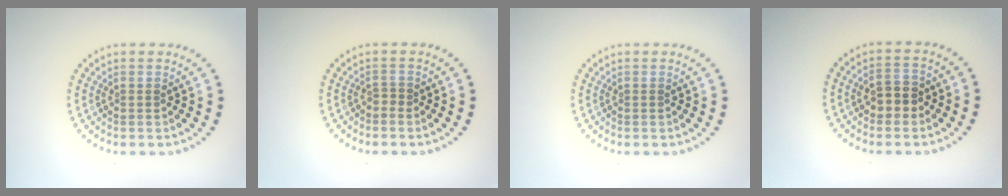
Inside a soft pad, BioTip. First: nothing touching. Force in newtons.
{"total": 0.6, "press": 0.3, "slide": 0.5}
{"total": 0.0}
{"total": 2.5, "press": 2.4, "slide": 0.5}